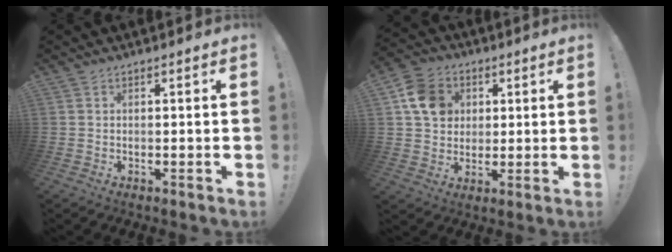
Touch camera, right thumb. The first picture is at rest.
{"total": 11.6, "force": [3.7, 9.9, 4.9], "torque": [-0.061, -0.008, 0.076]}